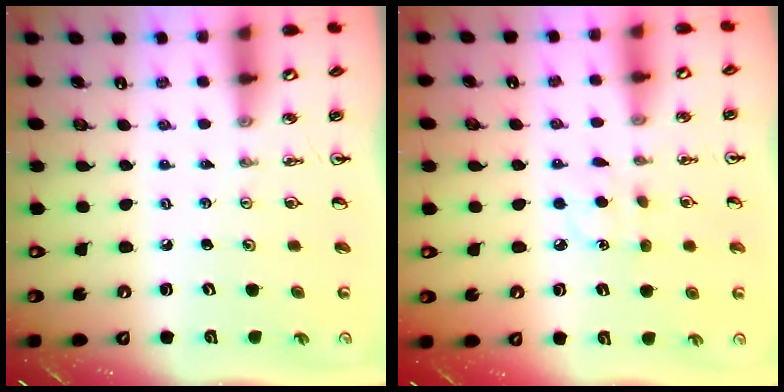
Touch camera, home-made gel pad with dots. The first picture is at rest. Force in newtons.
{"total": 4.7, "press": 4.7, "slide": 0.6}